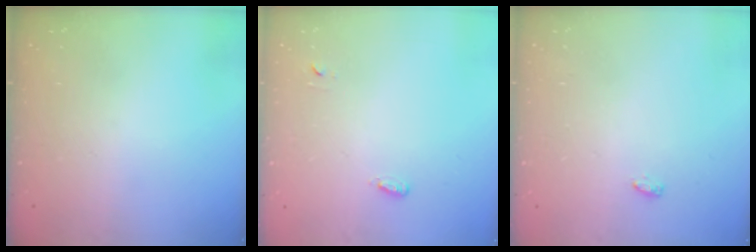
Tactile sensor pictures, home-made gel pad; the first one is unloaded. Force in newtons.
{"total": 3.7, "press": 3.3, "slide": 1.6}
{"total": 6.5, "press": 3.1, "slide": 5.7}